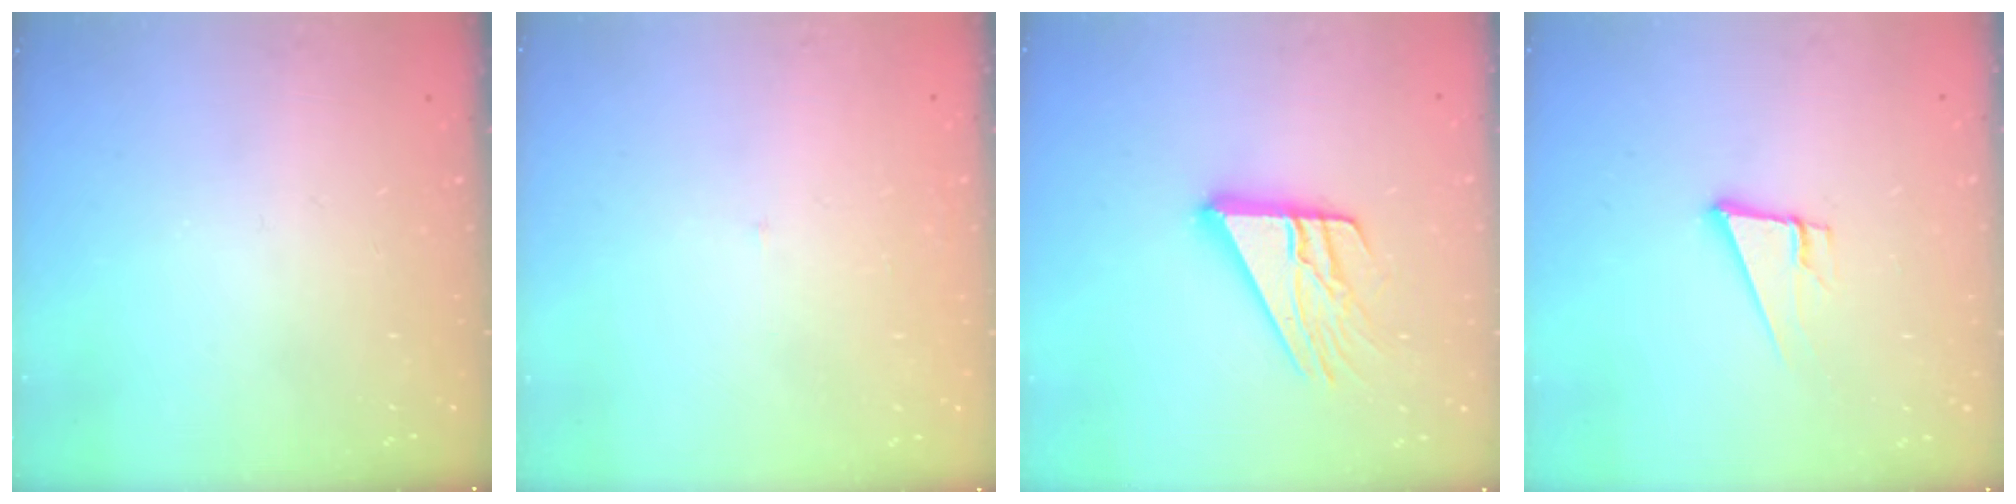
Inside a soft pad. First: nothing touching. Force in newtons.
{"total": 2.0, "press": 2.0, "slide": 0.1}
{"total": 15.4, "press": 15.3, "slide": 1.4}
{"total": 9.0, "press": 8.3, "slide": 3.3}